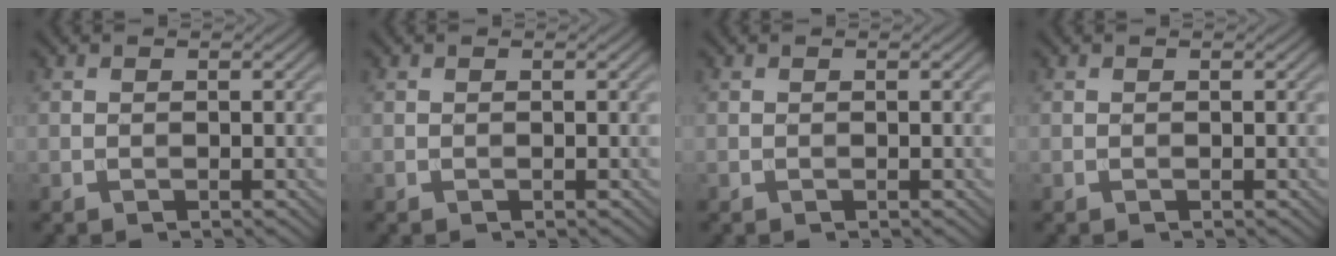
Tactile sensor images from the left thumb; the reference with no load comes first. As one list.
[{"total": 0.0}, {"total": 0.0}, {"total": 0.0}]